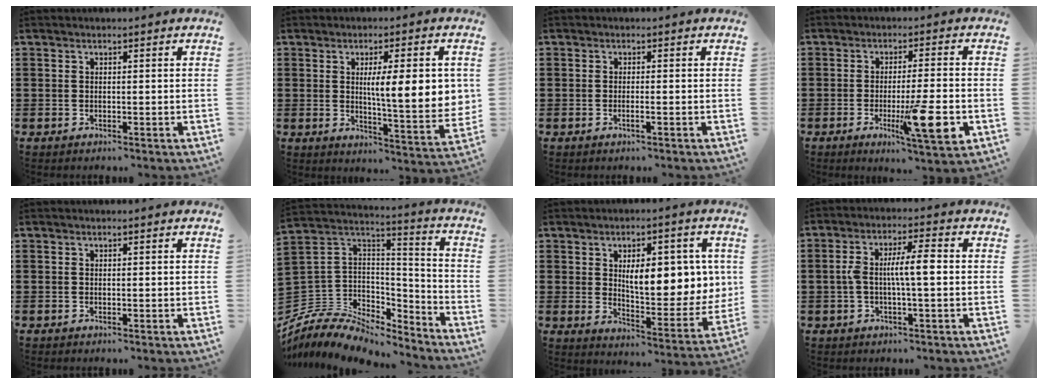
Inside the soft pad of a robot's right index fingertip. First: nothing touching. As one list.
[{"total": 10.3, "force": [1.8, 1.9, 9.9], "torque": [-0.152, -0.011, 0.023]}, {"total": 1.1, "force": [-0.5, 0.0, 1.0], "torque": [-0.016, -0.005, -0.009]}, {"total": 10.2, "force": [-3.1, 1.3, 9.6], "torque": [-0.159, -0.014, -0.051]}, {"total": 0.0}, {"total": 7.2, "force": [-5.5, 4.3, 1.9], "torque": [-0.061, -0.006, -0.107]}, {"total": 10.3, "force": [2.7, 4.6, 8.8], "torque": [-0.128, -0.008, 0.039]}, {"total": 6.3, "force": [-0.1, 1.4, 6.2], "torque": [-0.121, 0.002, -0.008]}]